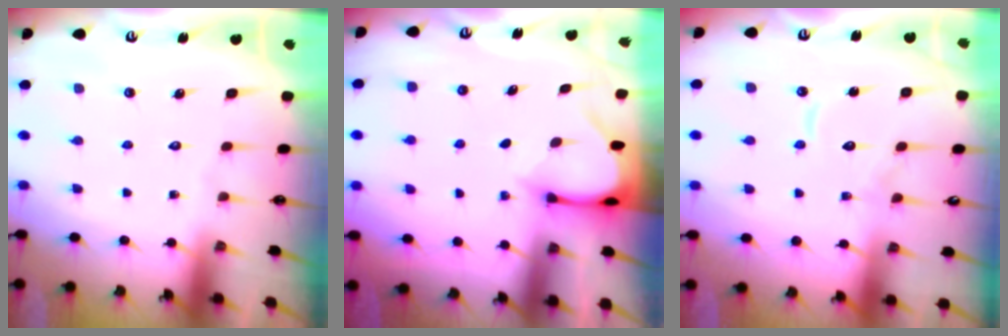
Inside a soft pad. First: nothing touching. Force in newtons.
{"total": 3.3, "press": 3.3, "slide": 0.2}
{"total": 9.5, "press": 9.4, "slide": 0.7}